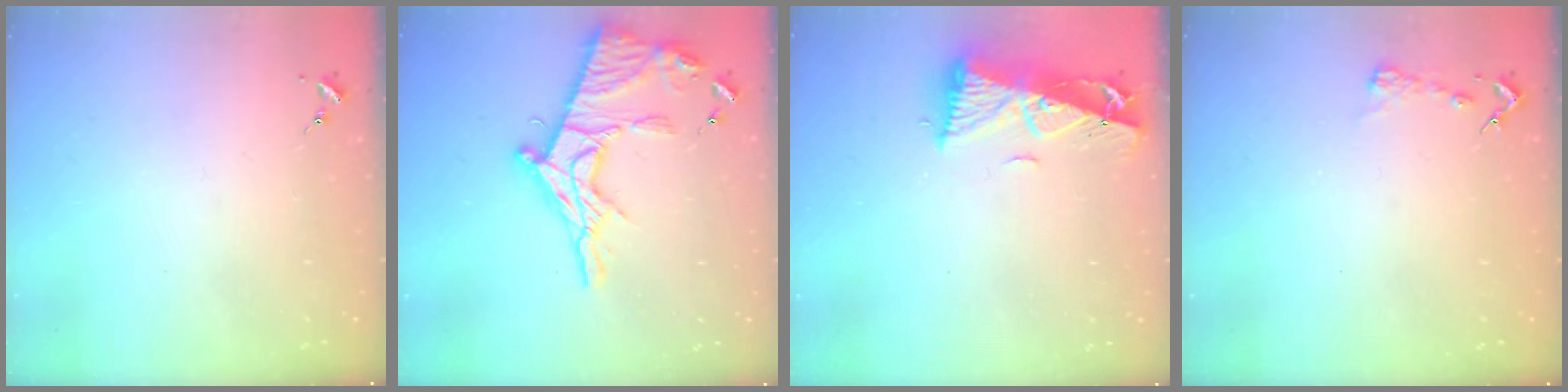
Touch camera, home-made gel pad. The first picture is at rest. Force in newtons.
{"total": 19.5, "press": 19.5, "slide": 1.5}
{"total": 9.3, "press": 9.3, "slide": 1.1}
{"total": 3.1, "press": 3.1, "slide": 0.2}